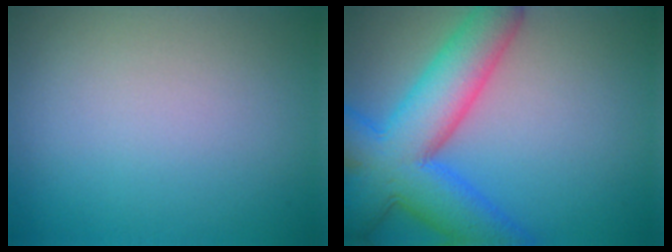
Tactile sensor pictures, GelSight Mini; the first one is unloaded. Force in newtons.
{"total": 10.0, "press": 10.0, "slide": 0.5}